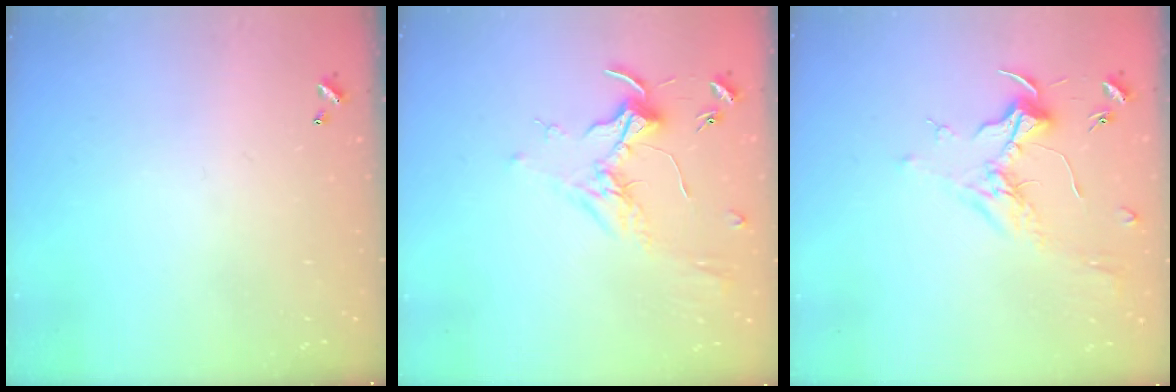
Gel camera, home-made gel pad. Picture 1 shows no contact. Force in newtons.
{"total": 1.8, "press": 1.6, "slide": 0.7}
{"total": 1.7, "press": 1.5, "slide": 0.8}